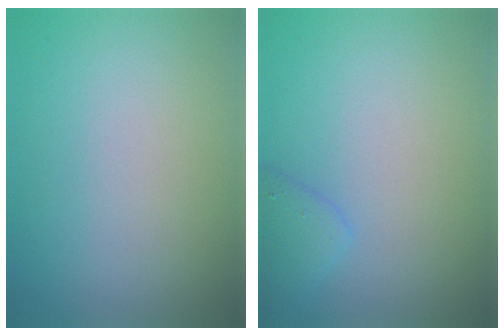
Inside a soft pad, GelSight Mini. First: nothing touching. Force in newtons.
{"total": 1.9, "press": 1.9, "slide": 0.1}